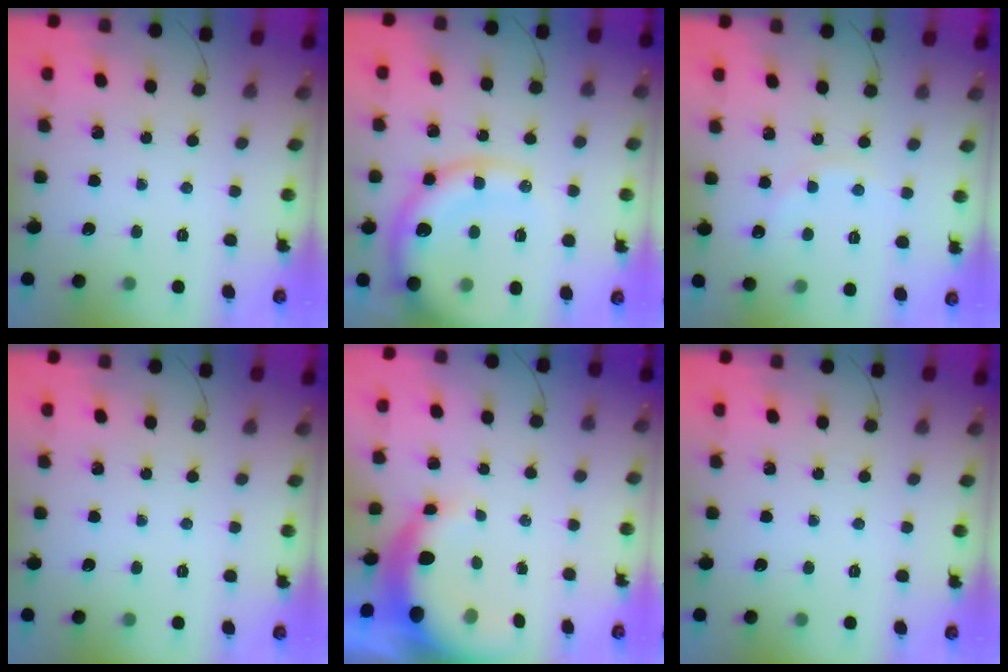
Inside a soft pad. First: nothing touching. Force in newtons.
{"total": 18.5, "press": 18.0, "slide": 4.6}
{"total": 7.1, "press": 7.0, "slide": 1.4}
{"total": 0.0}
{"total": 8.4, "press": 8.2, "slide": 1.6}
{"total": 0.0}